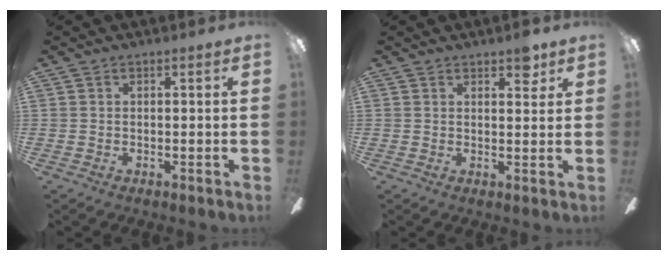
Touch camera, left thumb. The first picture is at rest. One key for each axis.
{"total": 4.6, "fx": 3.4, "fy": 1.8, "fz": 2.5, "tx": -0.016, "ty": -0.017, "tz": 0.052}